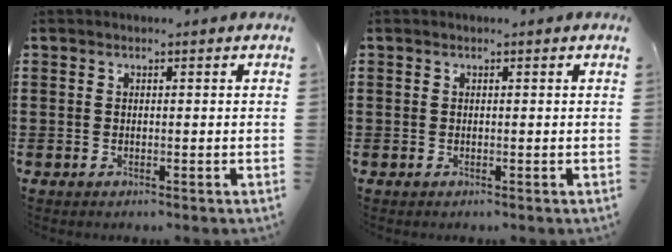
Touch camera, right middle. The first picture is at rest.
{"total": 0.0}